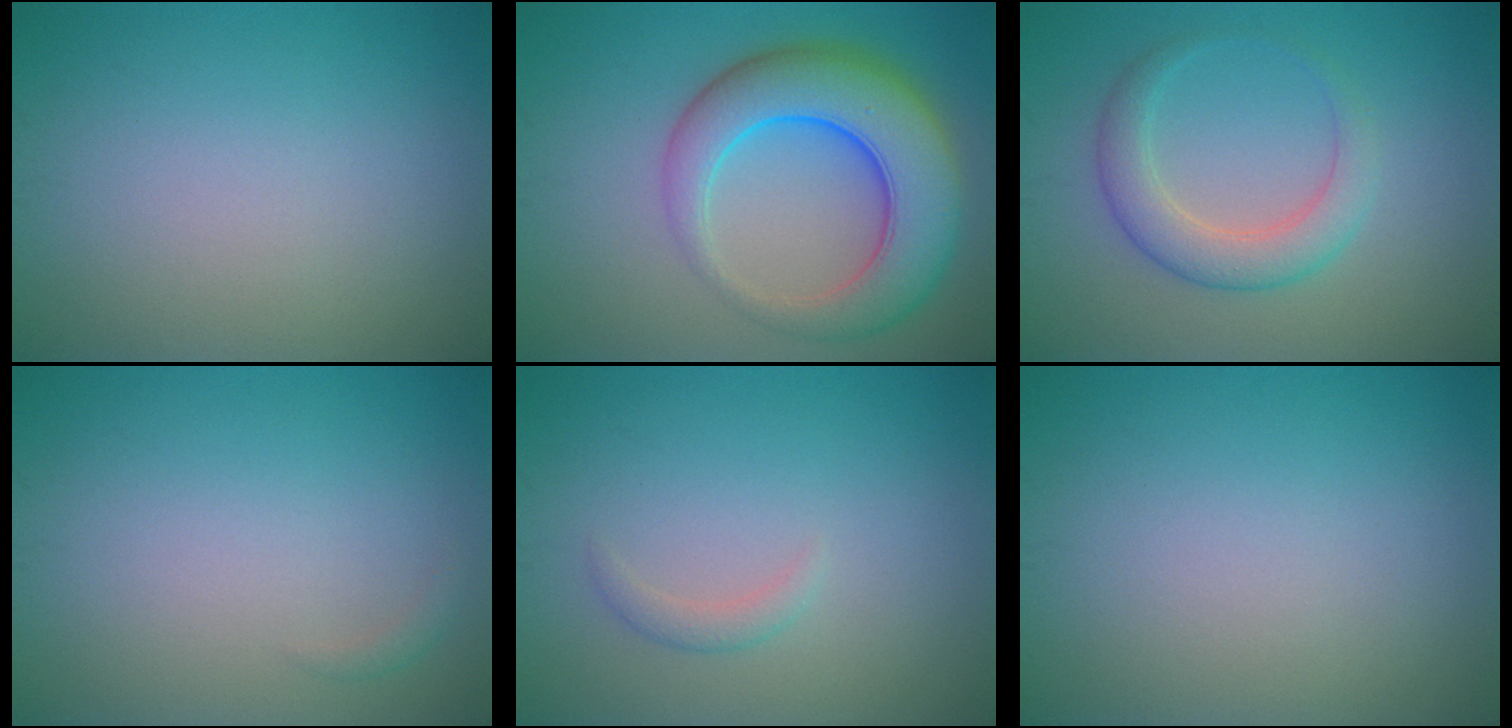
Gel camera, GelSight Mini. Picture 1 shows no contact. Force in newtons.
{"total": 9.2, "press": 9.1, "slide": 0.2}
{"total": 3.6, "press": 3.6, "slide": 0.3}
{"total": 0.6, "press": 0.6, "slide": 0.1}
{"total": 1.1, "press": 1.1, "slide": 0.0}
{"total": 0.0}